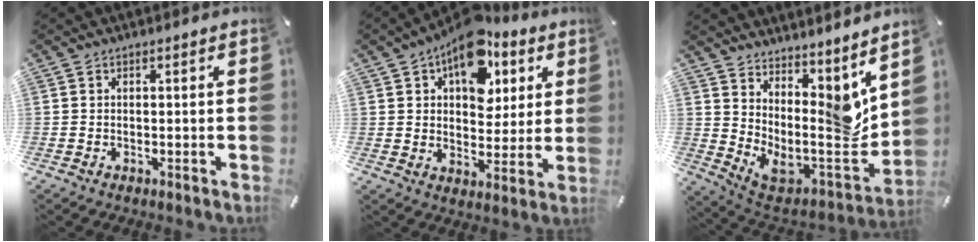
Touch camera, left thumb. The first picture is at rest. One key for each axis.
{"total": 14.6, "fx": 7.6, "fy": 9.3, "fz": 8.3, "tx": -0.113, "ty": -0.044, "tz": 0.134}
{"total": 7.5, "fx": 2.7, "fy": 5.4, "fz": 4.4, "tx": -0.014, "ty": -0.098, "tz": 0.050}